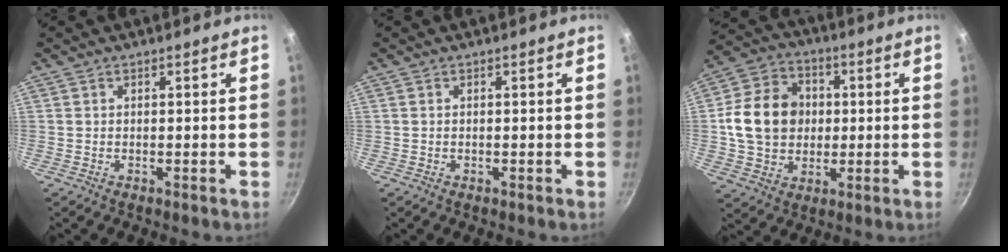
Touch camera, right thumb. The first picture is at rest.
{"total": 0.0}
{"total": 14.4, "force": [0.9, 11.9, 8.1], "torque": [-0.119, 0.017, 0.011]}